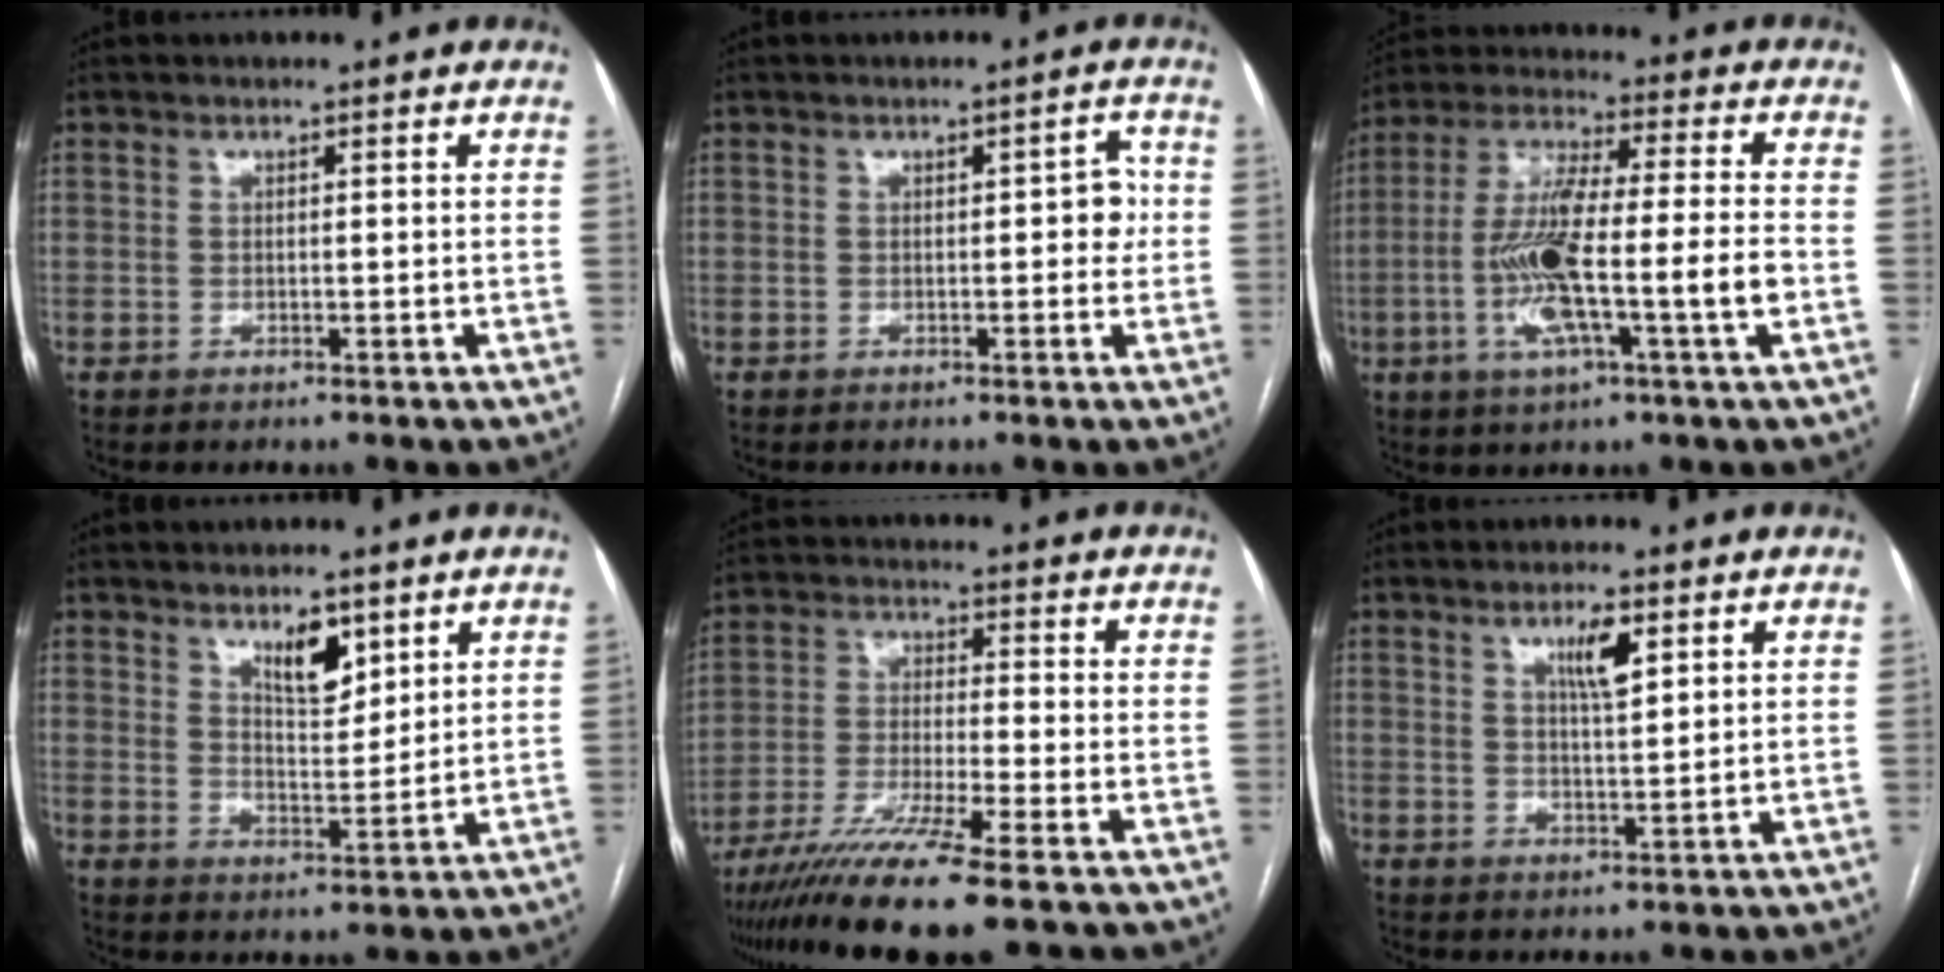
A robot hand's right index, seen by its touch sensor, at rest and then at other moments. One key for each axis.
{"total": 2.8, "fx": 0.0, "fy": 1.3, "fz": 2.4, "tx": -0.023, "ty": 0.014, "tz": -0.001}
{"total": 14.6, "fx": -3.4, "fy": 1.0, "fz": 14.2, "tx": -0.278, "ty": 0.004, "tz": -0.065}
{"total": 5.8, "fx": 3.8, "fy": 2.1, "fz": 3.9, "tx": -0.069, "ty": -0.007, "tz": 0.067}
{"total": 12.1, "fx": -9.2, "fy": -1.3, "fz": 7.8, "tx": -0.138, "ty": -0.034, "tz": -0.155}
{"total": 4.5, "fx": 2.3, "fy": 0.8, "fz": 3.9, "tx": -0.069, "ty": -0.002, "tz": 0.040}